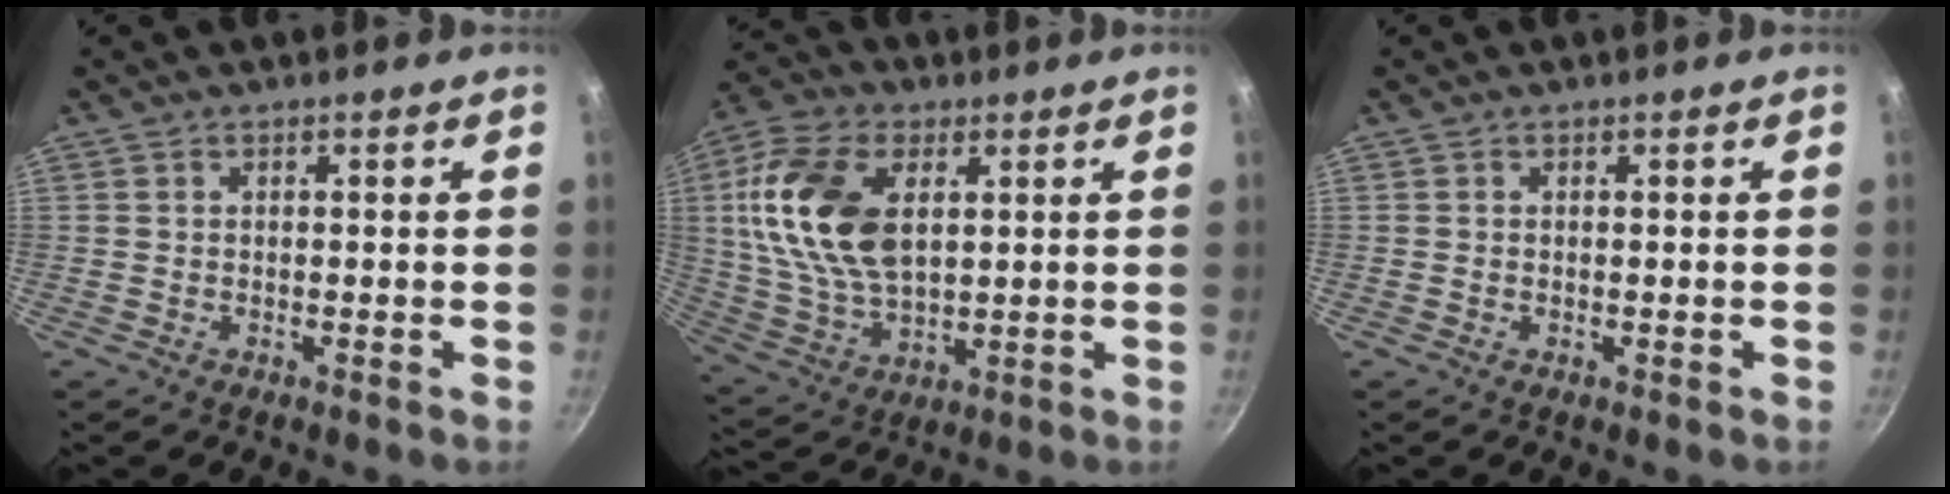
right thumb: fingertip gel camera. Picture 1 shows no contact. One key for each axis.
{"total": 18.1, "fx": 4.1, "fy": 10.8, "fz": 14.0, "tx": -0.257, "ty": -0.004, "tz": 0.080}
{"total": 0.0}